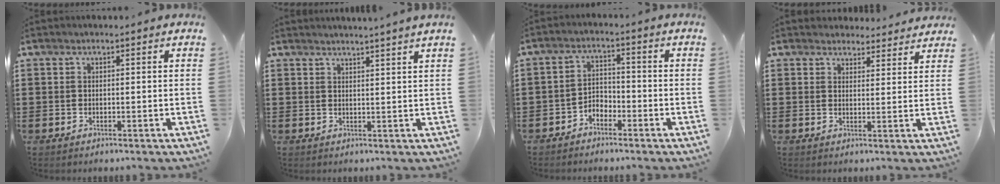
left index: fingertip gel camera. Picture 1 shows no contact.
{"total": 2.1, "force": [2.0, -0.7, 0.2], "torque": [-0.008, -0.006, 0.038]}
{"total": 2.9, "force": [-2.8, 0.9, 0.3], "torque": [-0.014, 0.004, -0.061]}
{"total": 3.4, "force": [3.3, 0.9, 0.0], "torque": [-0.012, -0.010, 0.064]}